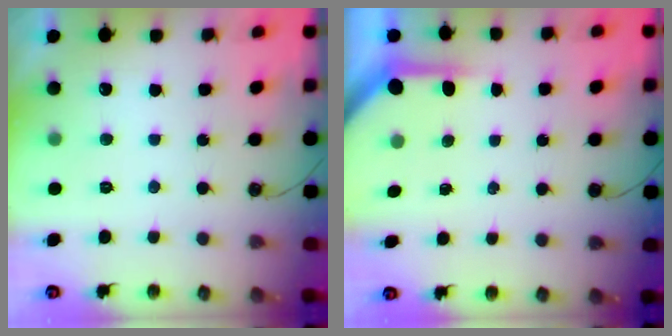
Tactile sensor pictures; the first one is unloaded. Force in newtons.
{"total": 3.8, "press": 3.8, "slide": 0.3}